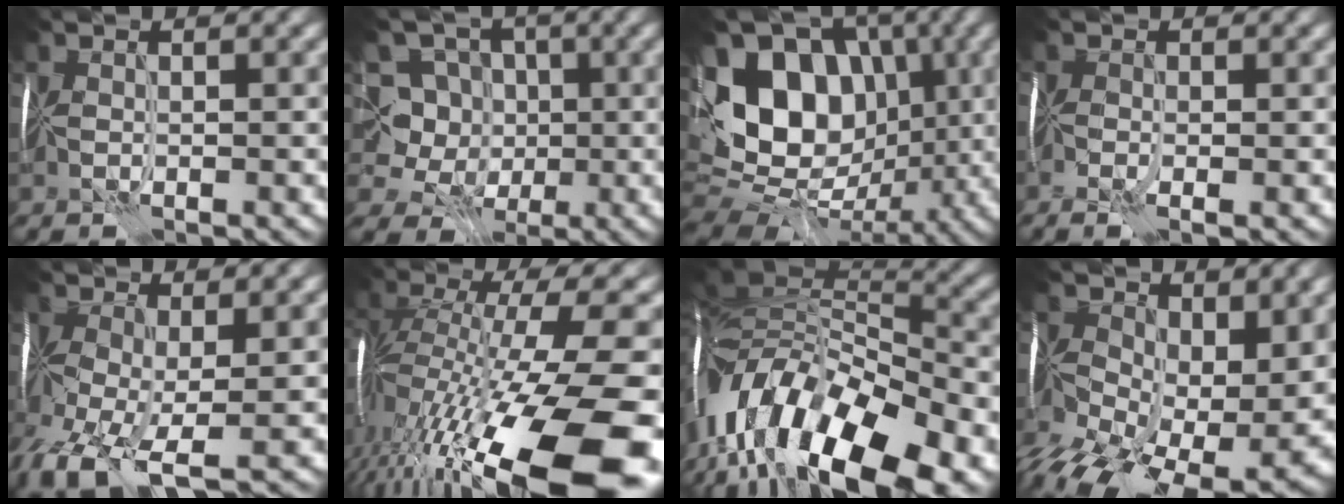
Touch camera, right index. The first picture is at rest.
{"total": 6.0, "force": [1.2, 5.7, 1.2], "torque": [-0.018, 0.026, -0.017]}
{"total": 13.8, "force": [1.8, 11.2, 7.9], "torque": [-0.126, 0.026, 0.026]}
{"total": 2.9, "force": [-1.4, 1.2, 2.3], "torque": [-0.041, -0.003, -0.017]}
{"total": 8.6, "force": [-3.9, 4.0, 6.5], "torque": [-0.161, -0.021, -0.073]}
{"total": 15.8, "force": [-6.6, 4.2, 13.8], "torque": [-0.243, 0.004, -0.111]}
{"total": 17.5, "force": [-7.9, 7.8, 13.5], "torque": [-0.262, 0.010, -0.135]}
{"total": 15.8, "force": [-4.0, 9.7, 11.8], "torque": [-0.234, -0.030, -0.037]}